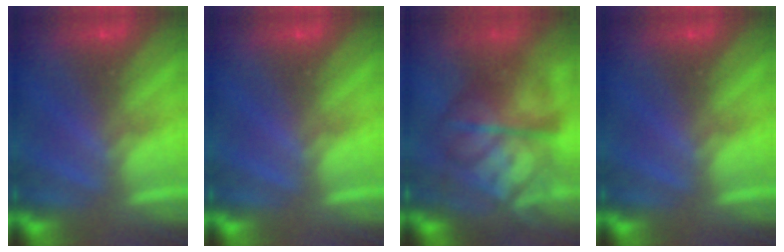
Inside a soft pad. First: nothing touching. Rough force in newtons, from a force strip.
{"total": 0.0}
{"total": 9.9}
{"total": 0.0}